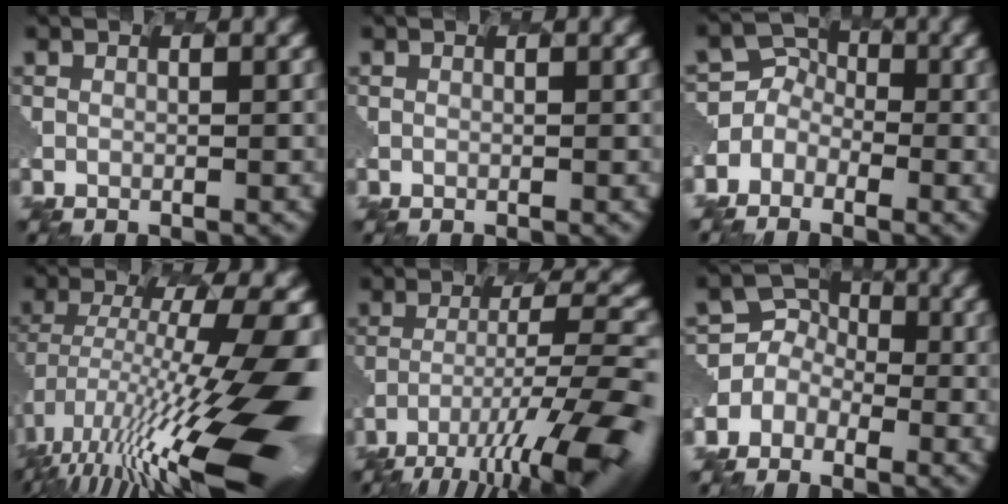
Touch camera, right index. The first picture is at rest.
{"total": 0.0}
{"total": 3.6, "force": [-2.2, 2.8, -0.3], "torque": [-0.006, 0.011, -0.049]}
{"total": 13.8, "force": [-4.5, 3.2, 12.6], "torque": [-0.240, 0.004, -0.079]}
{"total": 11.9, "force": [-7.9, 2.2, 8.7], "torque": [-0.170, -0.001, -0.123]}
{"total": 4.1, "force": [-2.2, 3.5, -0.2], "torque": [-0.005, 0.013, -0.057]}